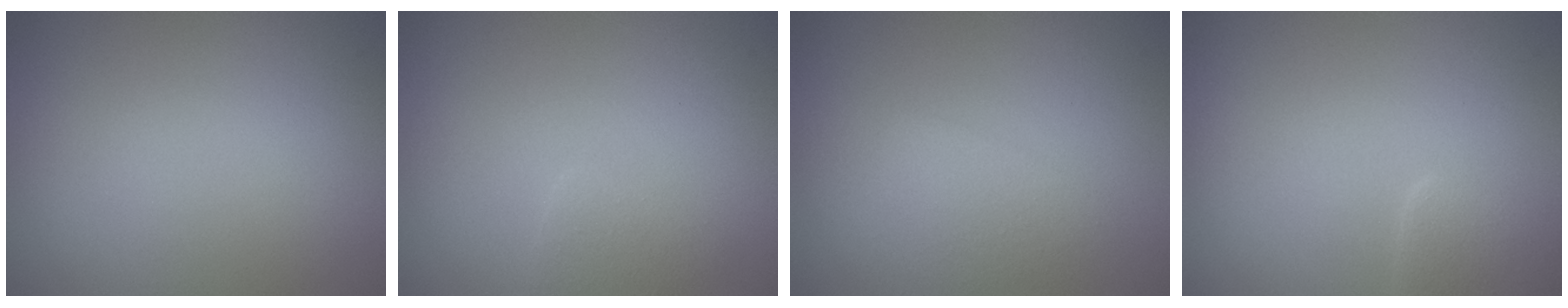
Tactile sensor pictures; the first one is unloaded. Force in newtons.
{"total": 1.6, "press": 1.6, "slide": 0.0}
{"total": 2.1, "press": 2.1, "slide": 0.0}
{"total": 2.1, "press": 2.0, "slide": 0.2}